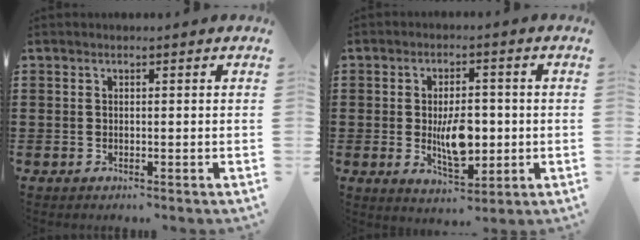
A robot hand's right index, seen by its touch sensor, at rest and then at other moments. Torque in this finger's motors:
{"motor_torque": [0.29, 0.27, 0.41, 0.05]}